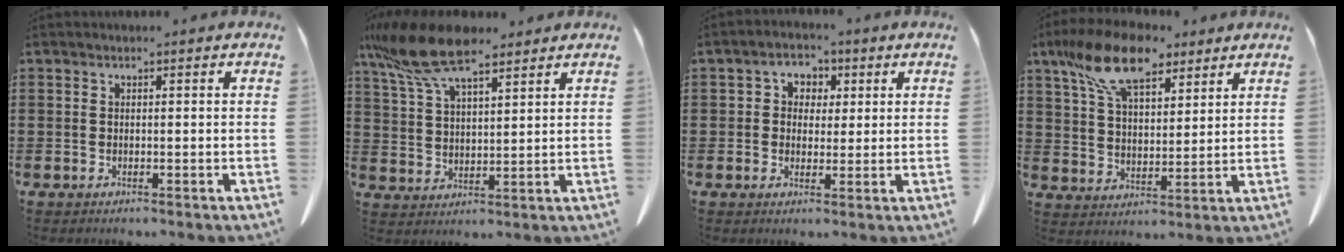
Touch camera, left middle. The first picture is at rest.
{"total": 11.3, "force": [8.2, 3.1, 7.1], "torque": [-0.172, -0.019, 0.150]}
{"total": 3.2, "force": [0.8, 3.0, 0.9], "torque": [-0.028, 0.009, 0.009]}
{"total": 12.5, "force": [8.5, 5.0, 7.6], "torque": [-0.177, -0.012, 0.159]}